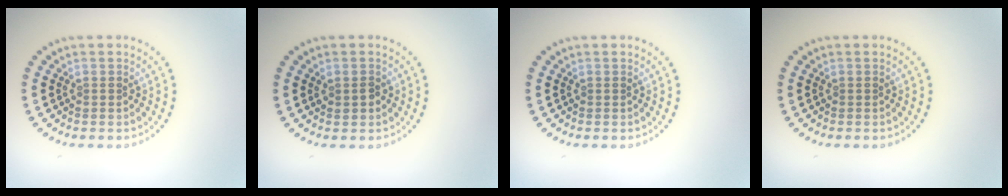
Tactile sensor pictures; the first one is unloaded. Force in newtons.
{"total": 1.3, "press": 1.3, "slide": 0.2}
{"total": 0.0}
{"total": 0.0}